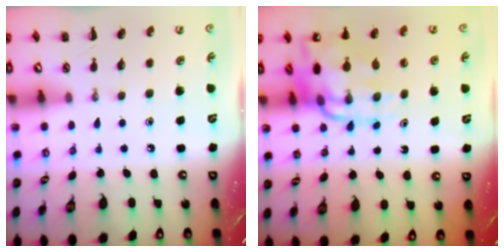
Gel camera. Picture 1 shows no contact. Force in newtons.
{"total": 14.5, "press": 14.1, "slide": 3.2}